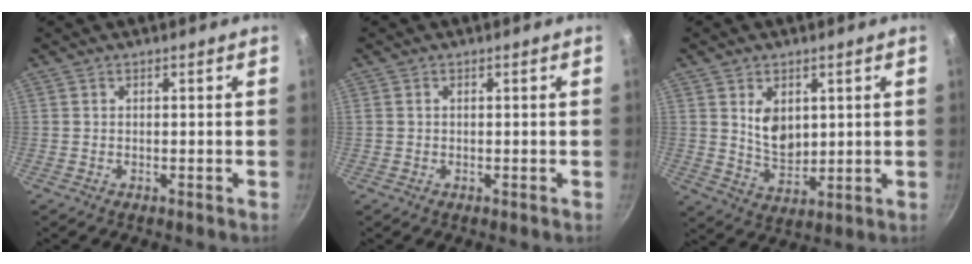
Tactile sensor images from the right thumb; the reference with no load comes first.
{"total": 0.5, "force": [0.1, 0.4, 0.3], "torque": [-0.004, 0.005, 0.004]}
{"total": 7.1, "force": [2.1, 4.8, 4.8], "torque": [-0.060, -0.022, 0.051]}